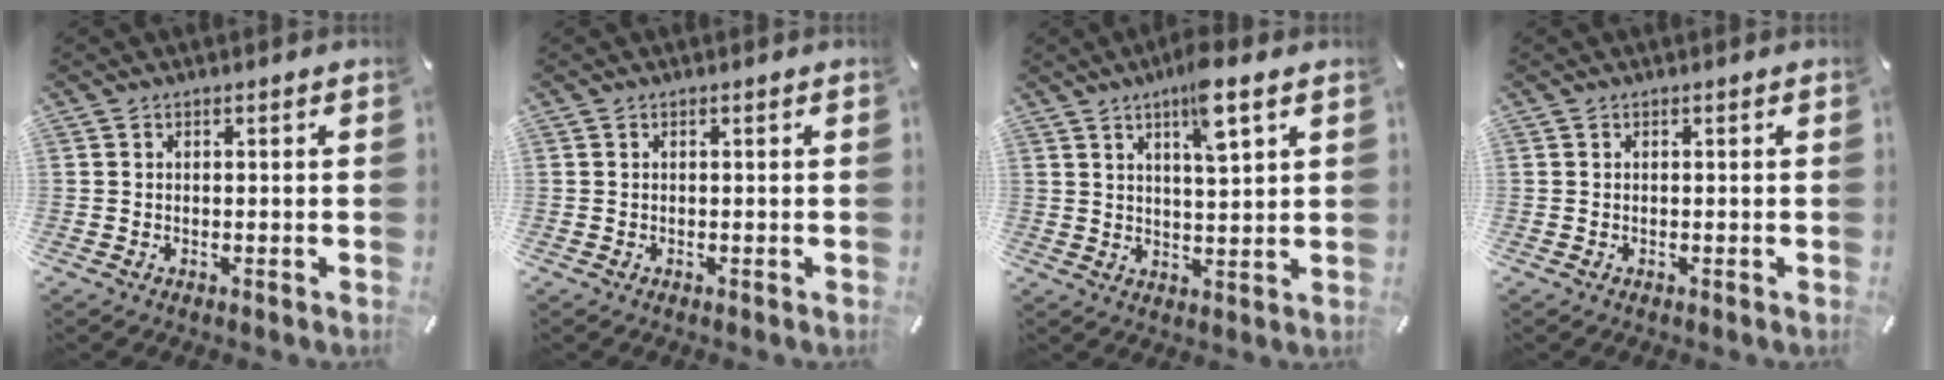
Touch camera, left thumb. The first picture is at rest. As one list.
[{"total": 0.0}, {"total": 8.4, "force": [5.2, 1.9, 6.2], "torque": [-0.102, -0.021, 0.086]}, {"total": 0.0}]